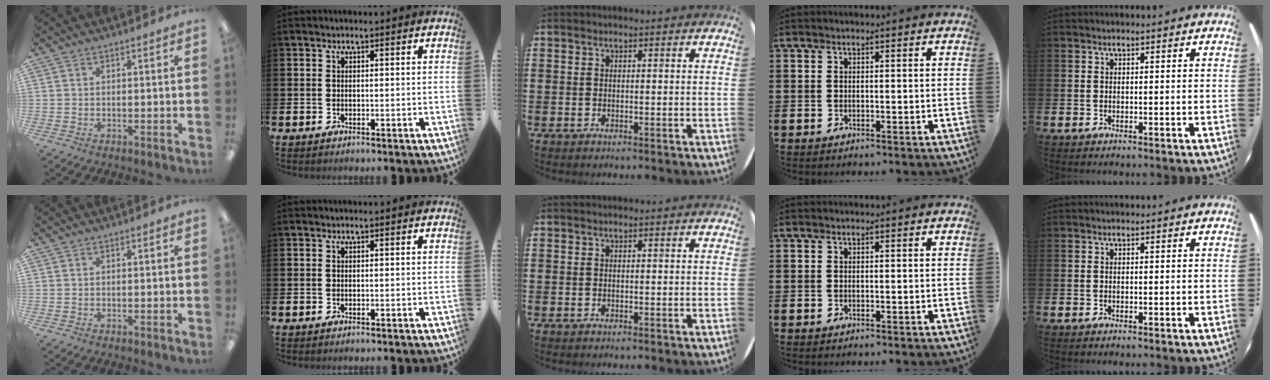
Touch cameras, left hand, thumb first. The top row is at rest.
{}